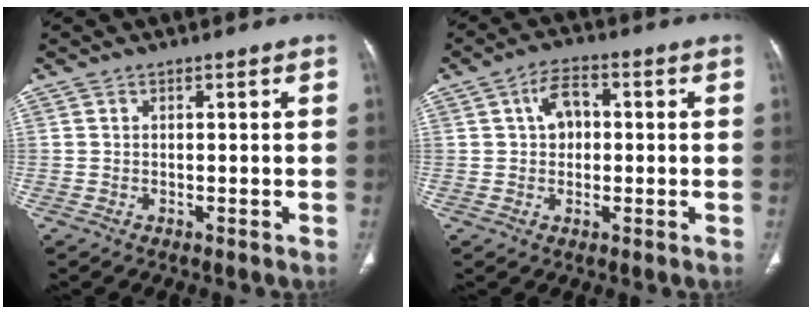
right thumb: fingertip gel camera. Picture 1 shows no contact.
{"total": 5.6, "force": [0.8, 3.9, 4.0], "torque": [-0.051, 0.013, 0.006]}